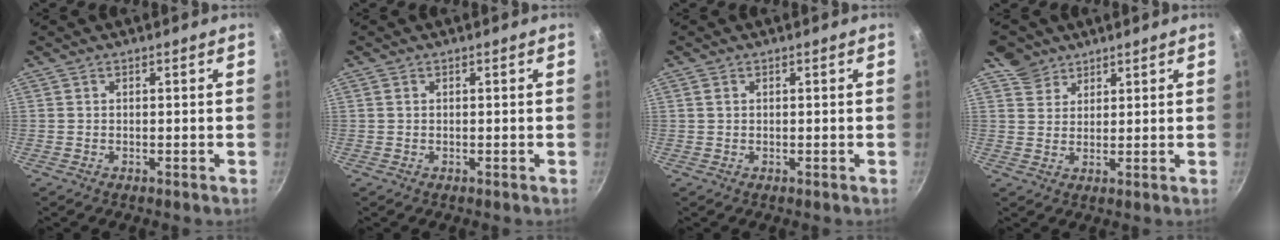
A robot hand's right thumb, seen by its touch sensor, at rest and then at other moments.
{"total": 0.7, "force": [0.3, 0.5, 0.4], "torque": [-0.008, 0.001, 0.004]}
{"total": 1.2, "force": [0.5, 0.9, 0.7], "torque": [-0.011, 0.001, 0.008]}
{"total": 4.8, "force": [3.4, 3.3, 0.3], "torque": [0.024, -0.005, 0.059]}